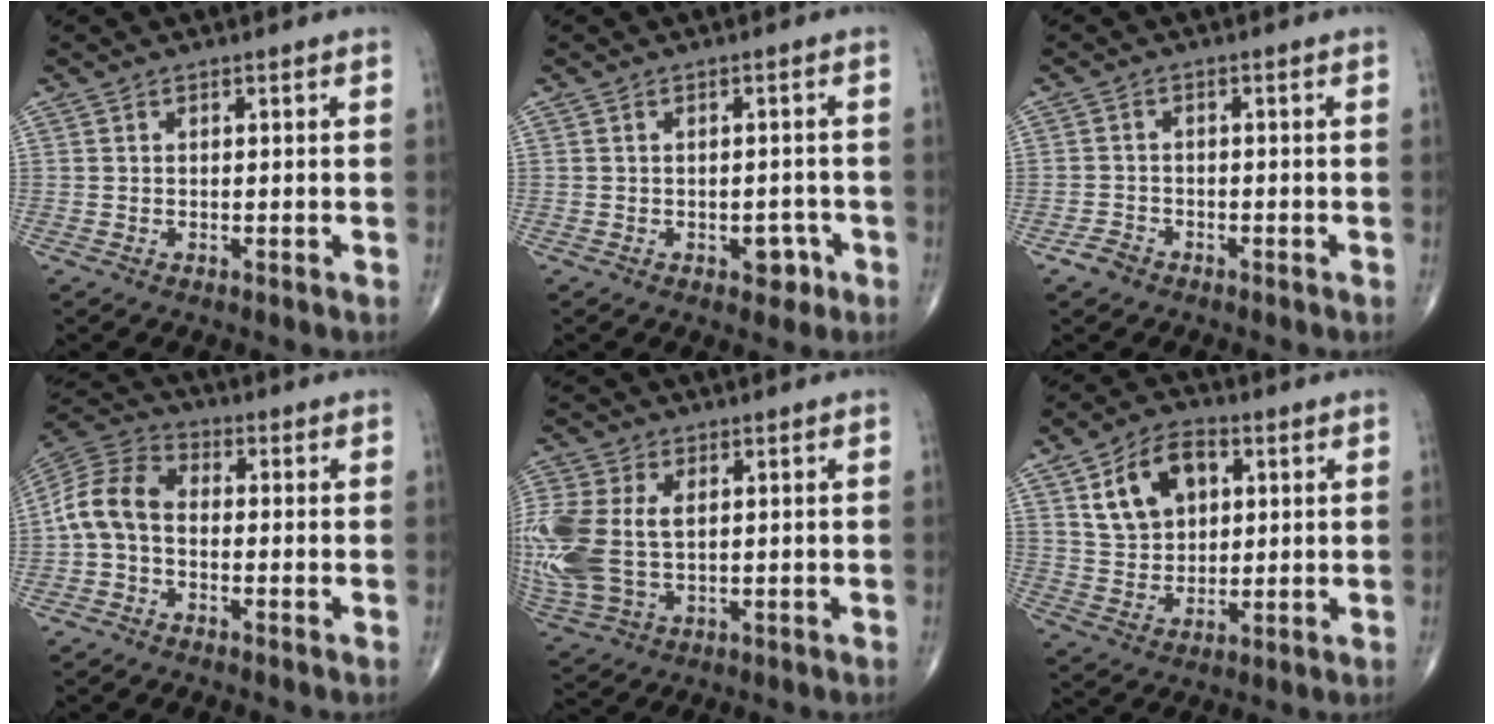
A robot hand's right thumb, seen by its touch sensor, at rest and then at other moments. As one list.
[{"total": 3.3, "force": [-1.5, 2.1, 2.0], "torque": [-0.008, 0.011, -0.017]}, {"total": 2.6, "force": [-1.8, 1.7, 0.7], "torque": [-0.014, 0.010, -0.032]}, {"total": 8.9, "force": [-1.4, 5.9, 6.6], "torque": [-0.127, 0.030, -0.044]}, {"total": 17.1, "force": [1.0, 11.0, 13.0], "torque": [-0.348, 0.000, 0.031]}, {"total": 11.6, "force": [4.1, 7.9, 7.4], "torque": [-0.101, -0.004, 0.075]}]